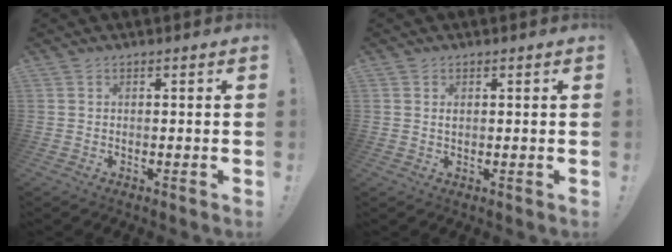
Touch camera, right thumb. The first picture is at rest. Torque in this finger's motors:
{"motor_torque": [-0.03, 0.18, -0.01, -0.02, 0.00]}